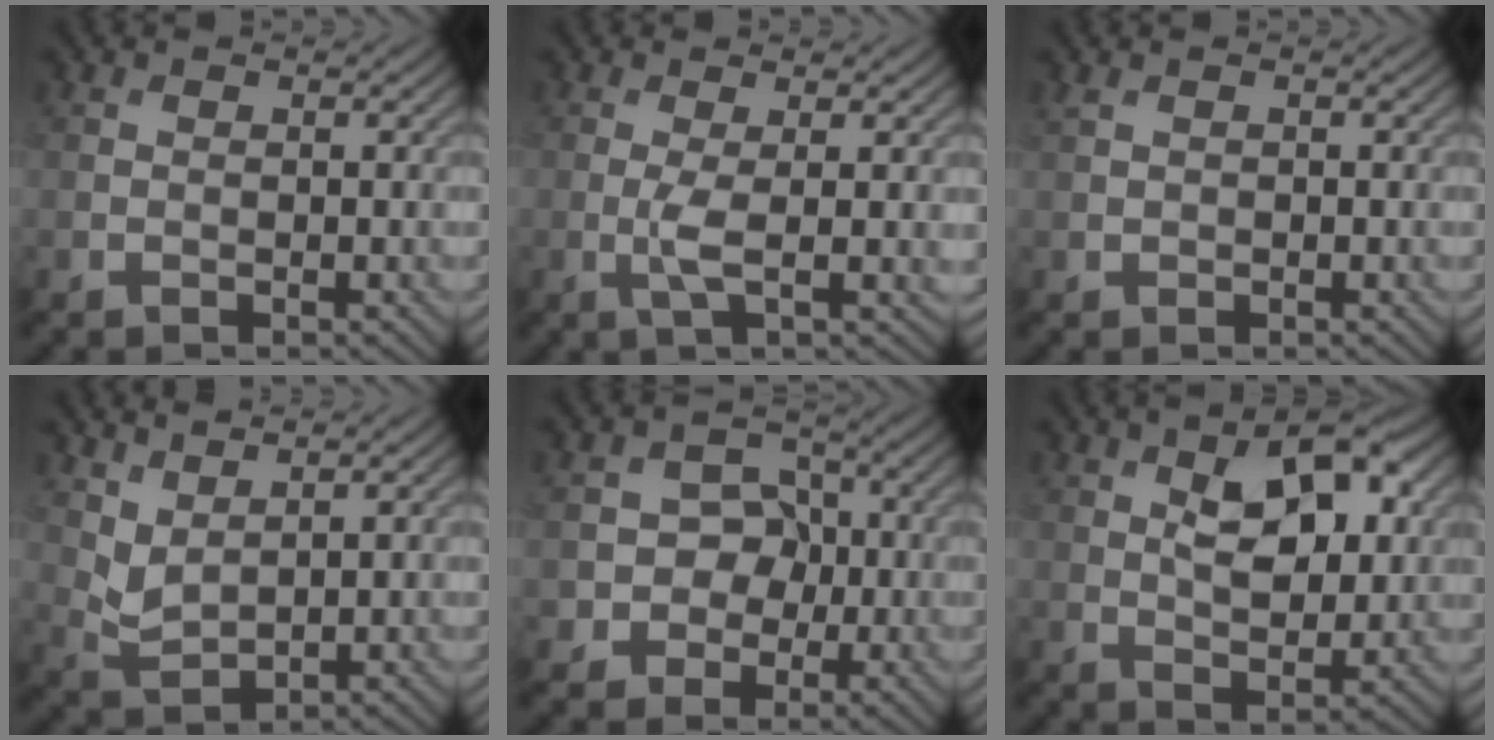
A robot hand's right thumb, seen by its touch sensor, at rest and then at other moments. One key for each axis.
{"total": 3.0, "fx": -0.1, "fy": 0.3, "fz": 2.9, "tx": -0.067, "ty": -0.003, "tz": -0.005}
{"total": 0.8, "fx": 0.3, "fy": 0.5, "fz": 0.5, "tx": -0.017, "ty": 0.001, "tz": 0.009}
{"total": 3.4, "fx": 2.2, "fy": 1.4, "fz": 2.1, "tx": -0.060, "ty": -0.004, "tz": 0.052}
{"total": 5.6, "fx": -1.2, "fy": 5.0, "fz": 2.2, "tx": -0.026, "ty": 0.006, "tz": -0.041}
{"total": 9.3, "fx": 3.0, "fy": 4.8, "fz": 7.5, "tx": -0.124, "ty": 0.005, "tz": 0.045}